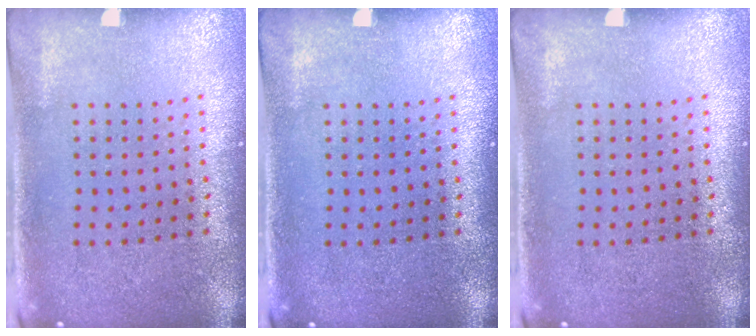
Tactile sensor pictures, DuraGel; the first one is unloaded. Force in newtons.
{"total": 0.0}
{"total": 0.0}